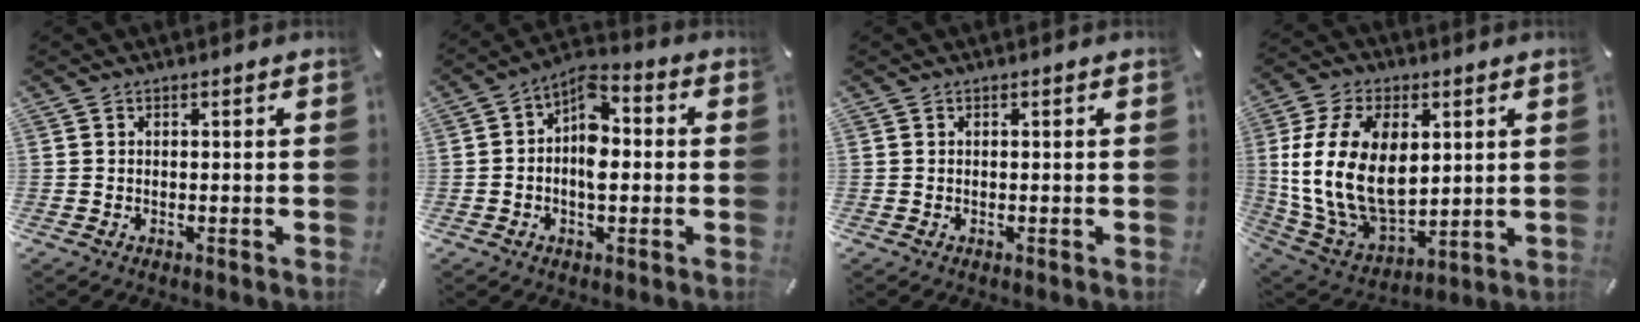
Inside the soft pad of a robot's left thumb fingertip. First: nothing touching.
{"total": 7.6, "force": [-0.5, 4.8, 5.8], "torque": [-0.094, 0.000, -0.011]}
{"total": 0.0}
{"total": 20.1, "force": [3.0, 13.5, 14.6], "torque": [-0.308, -0.007, 0.053]}